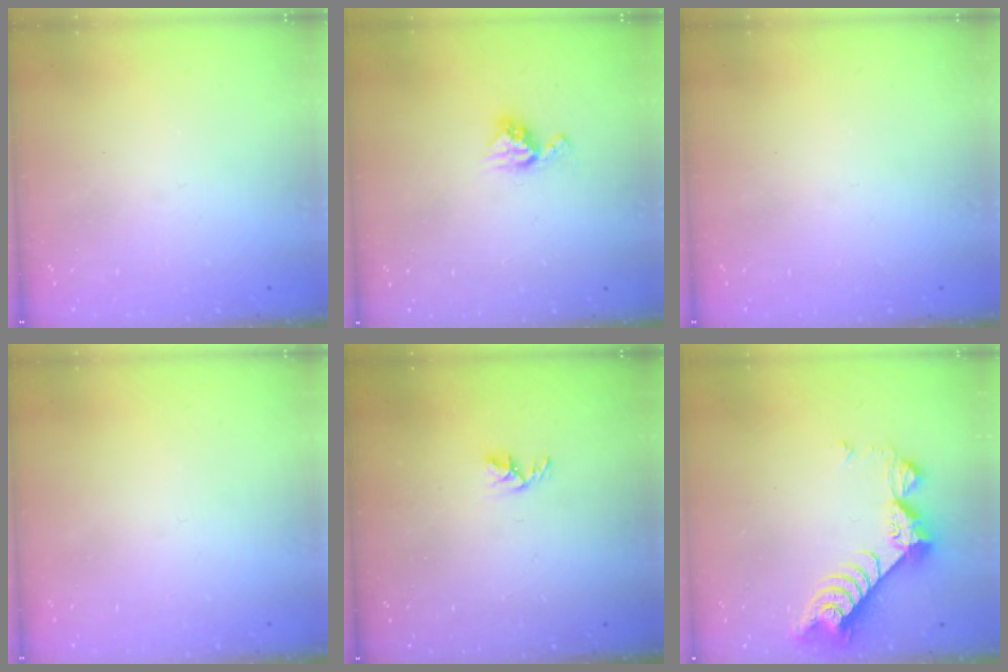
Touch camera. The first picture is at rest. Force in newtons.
{"total": 7.1, "press": 7.1, "slide": 0.3}
{"total": 0.0}
{"total": 0.0}
{"total": 3.3, "press": 3.3, "slide": 0.5}
{"total": 9.1, "press": 9.1, "slide": 0.6}